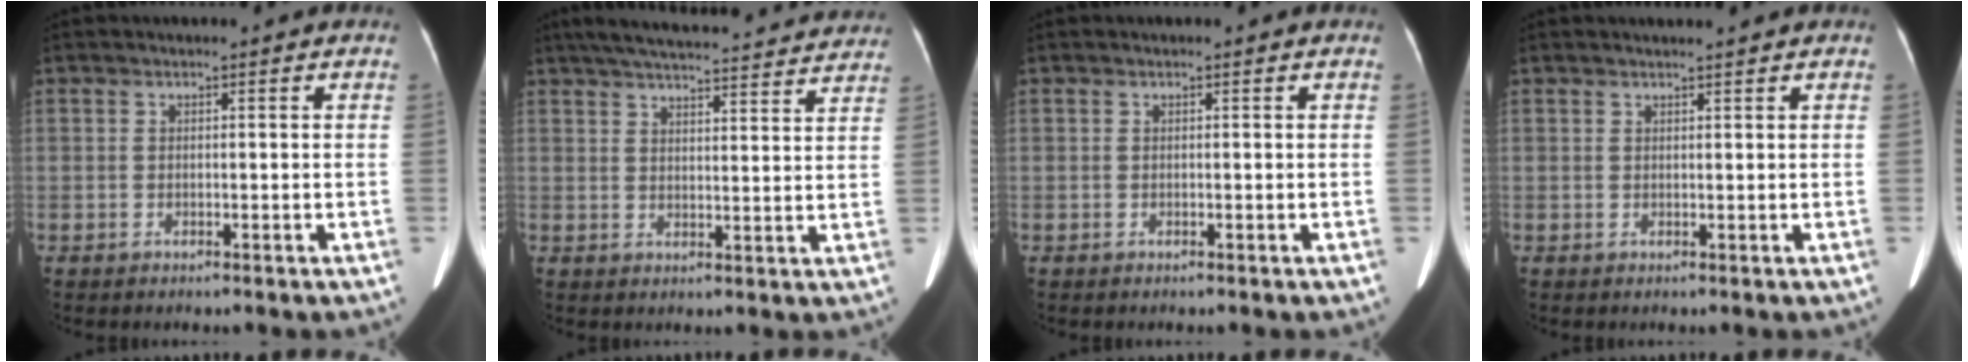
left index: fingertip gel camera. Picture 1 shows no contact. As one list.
[{"total": 25.1, "force": [23.0, 3.8, 9.4], "torque": [-0.152, 0.008, 0.292]}, {"total": 0.0}, {"total": 1.3, "force": [1.2, -0.2, 0.5], "torque": [-0.007, 0.004, 0.023]}]